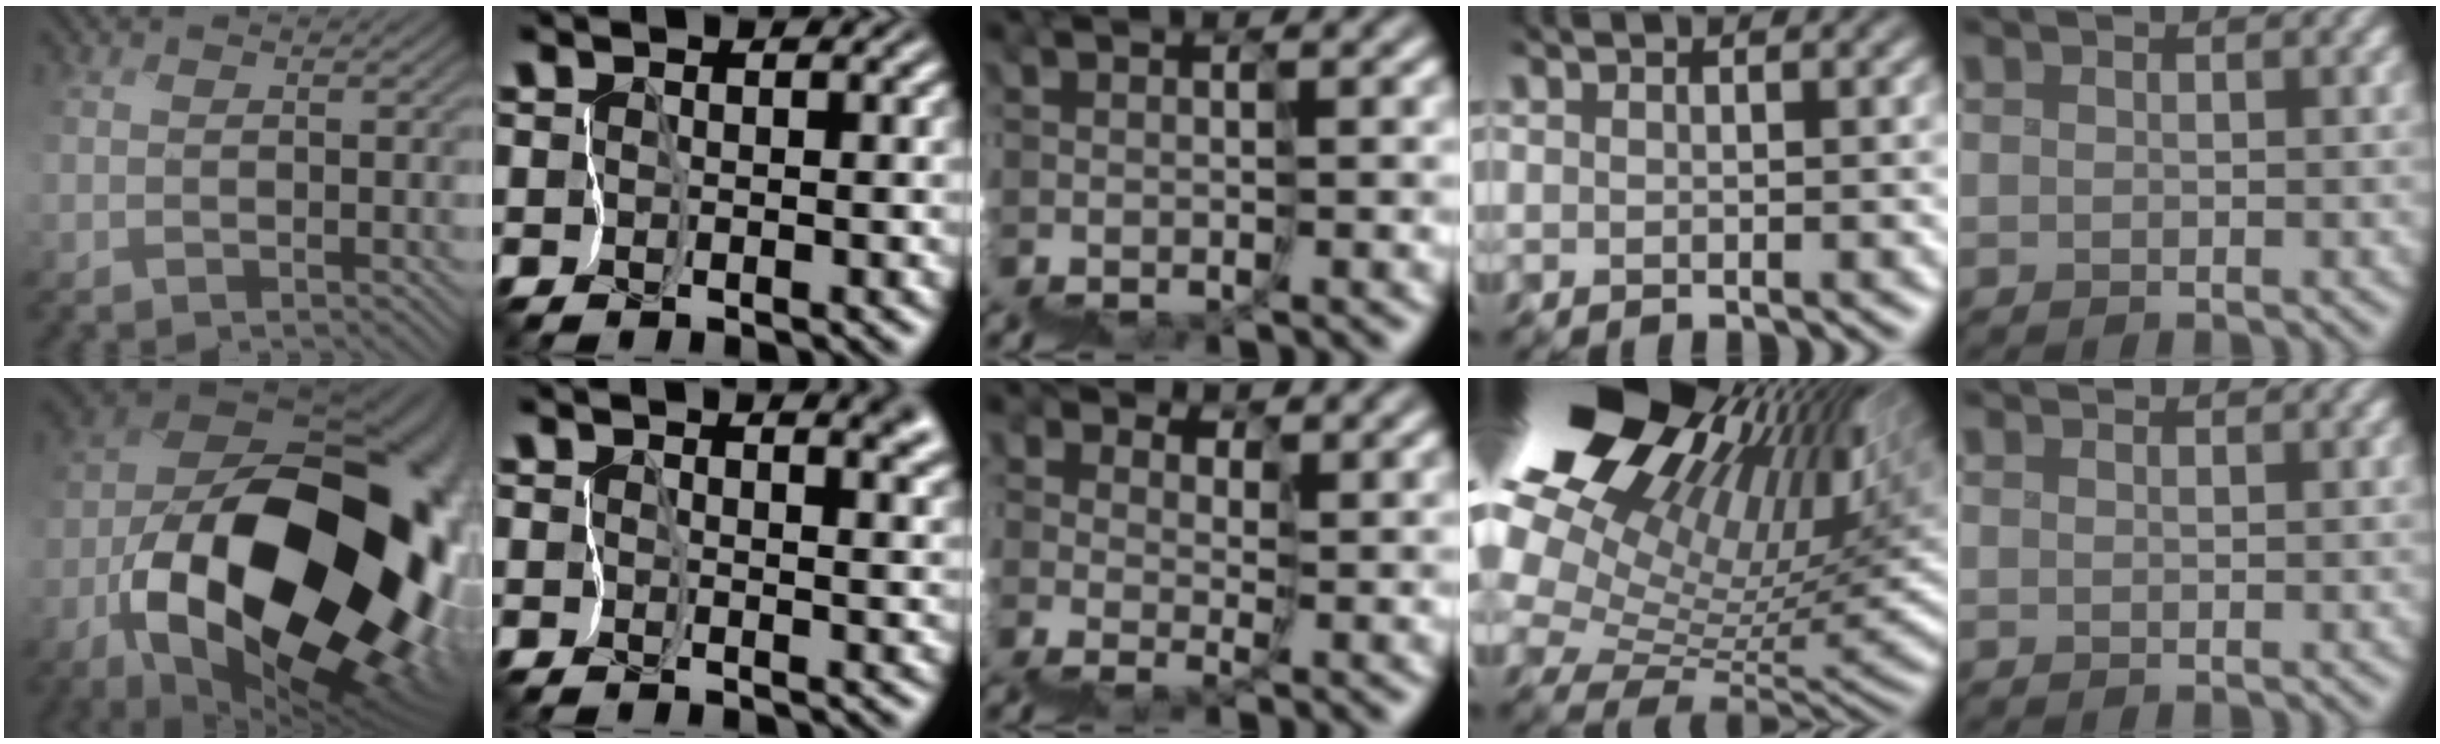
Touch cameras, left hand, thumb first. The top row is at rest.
{"thumb": {"total": 23.5, "force": [-5.6, 14.3, 17.8], "torque": [-0.353, -0.070, -0.055]}, "index": {"total": 4.1, "force": [2.0, 2.0, 3.0], "torque": [-0.029, -0.001, 0.027]}, "middle": {"total": 2.7, "force": [1.0, 2.2, 1.1], "torque": [-0.012, -0.002, 0.023]}, "ring": {"total": 19.4, "force": [11.0, 9.4, 13.0], "torque": [-0.230, 0.040, 0.185]}, "little": {"total": 1.3, "force": [1.3, 0.1, 0.2], "torque": [-0.011, 0.009, 0.021]}}